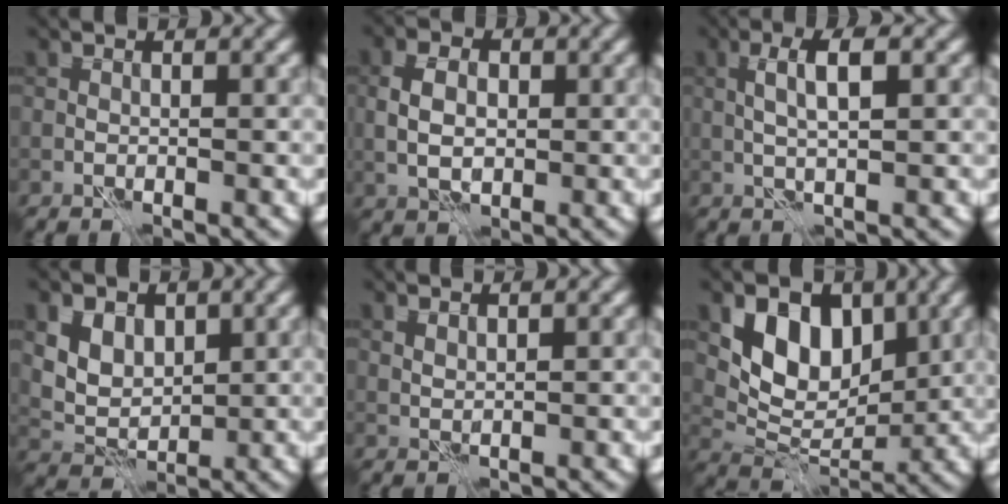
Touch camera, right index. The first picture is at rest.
{"total": 3.7, "force": [0.3, 2.7, 2.5], "torque": [-0.049, 0.005, 0.000]}
{"total": 3.1, "force": [0.7, 0.5, 2.9], "torque": [-0.057, 0.007, 0.011]}
{"total": 4.3, "force": [1.9, 3.2, 2.2], "torque": [-0.055, -0.010, 0.043]}
{"total": 0.9, "force": [0.9, 0.1, 0.2], "torque": [-0.012, 0.000, 0.018]}
{"total": 7.5, "force": [3.1, 5.1, 4.6], "torque": [-0.079, -0.016, 0.051]}